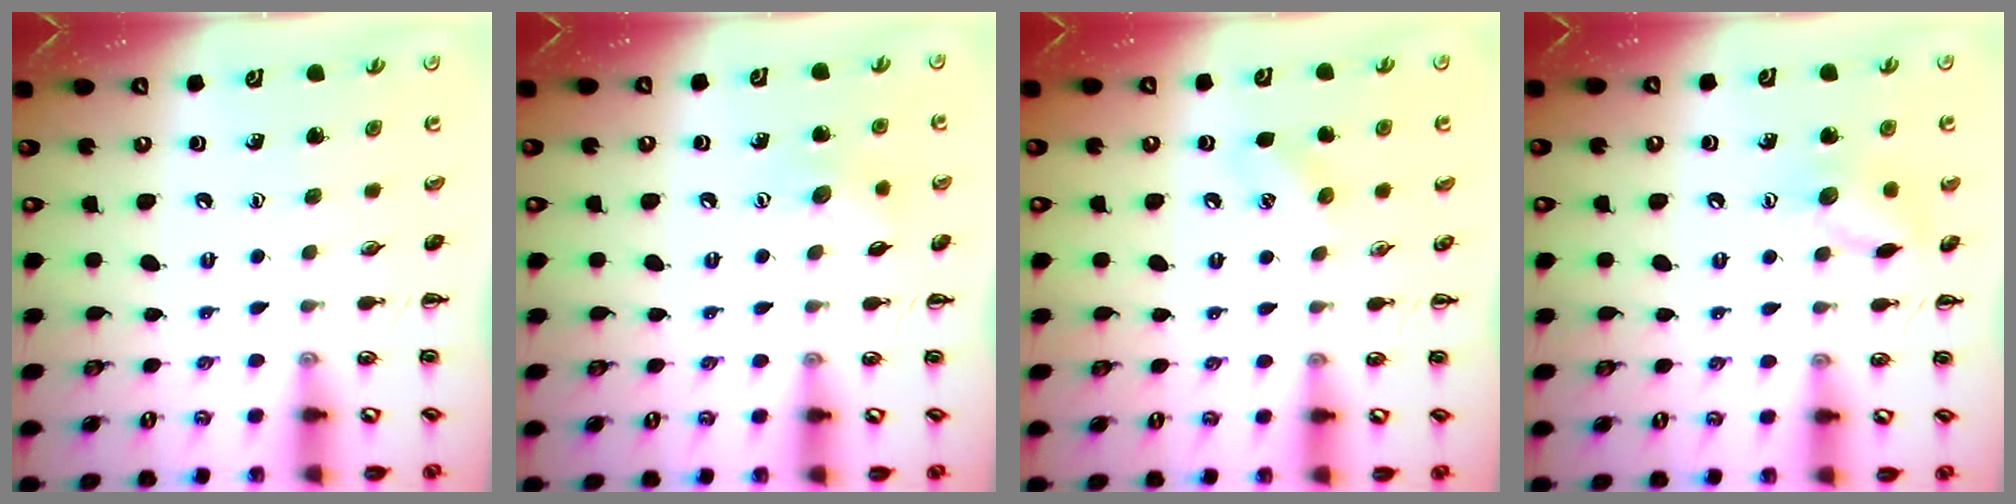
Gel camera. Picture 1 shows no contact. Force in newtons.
{"total": 8.8, "press": 8.6, "slide": 1.7}
{"total": 3.8, "press": 3.6, "slide": 1.0}
{"total": 9.0, "press": 9.0, "slide": 0.9}